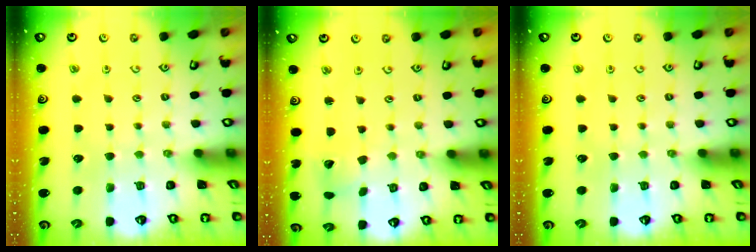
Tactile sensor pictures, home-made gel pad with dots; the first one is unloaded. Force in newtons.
{"total": 2.8, "press": 2.8, "slide": 0.4}
{"total": 0.0}